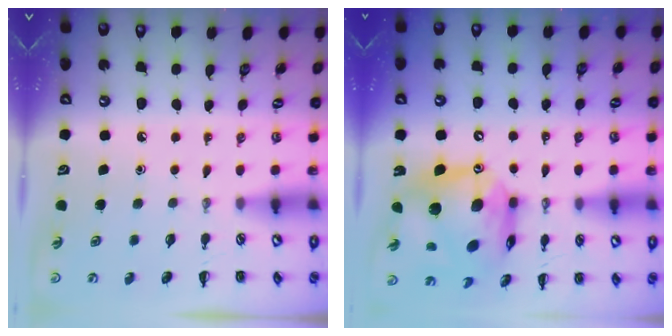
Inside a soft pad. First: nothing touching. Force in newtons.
{"total": 16.8, "press": 15.9, "slide": 5.3}